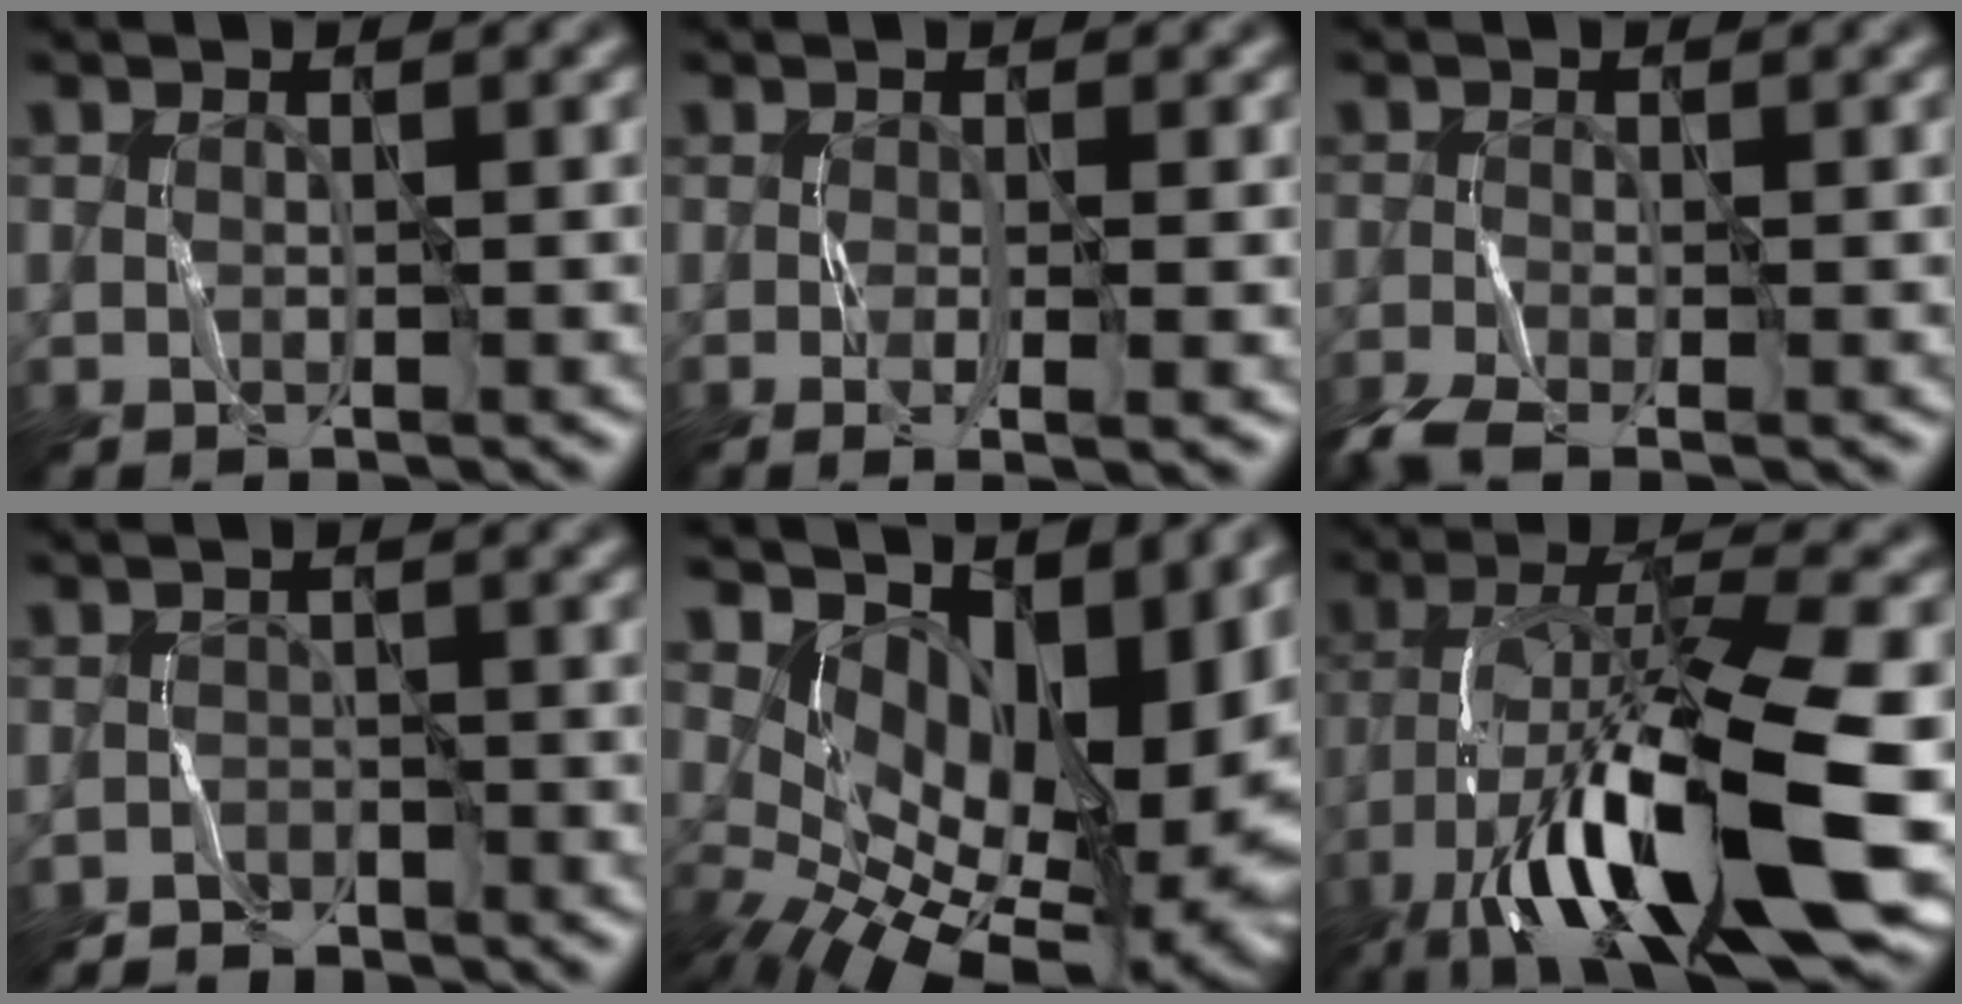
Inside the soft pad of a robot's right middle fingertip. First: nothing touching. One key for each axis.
{"total": 2.2, "fx": -0.5, "fy": 0.3, "fz": 2.2, "tx": -0.040, "ty": -0.008, "tz": -0.002}
{"total": 3.3, "fx": -2.1, "fy": 0.9, "fz": 2.4, "tx": -0.058, "ty": -0.012, "tz": -0.039}
{"total": 2.0, "fx": -1.8, "fy": 0.1, "fz": -0.9, "tx": 0.018, "ty": 0.005, "tz": -0.029}
{"total": 14.7, "fx": 1.8, "fy": 8.5, "fz": 11.8, "tx": -0.167, "ty": -0.007, "tz": 0.060}
{"total": 16.1, "fx": -7.6, "fy": 4.2, "fz": 13.6, "tx": -0.255, "ty": 0.009, "tz": -0.124}